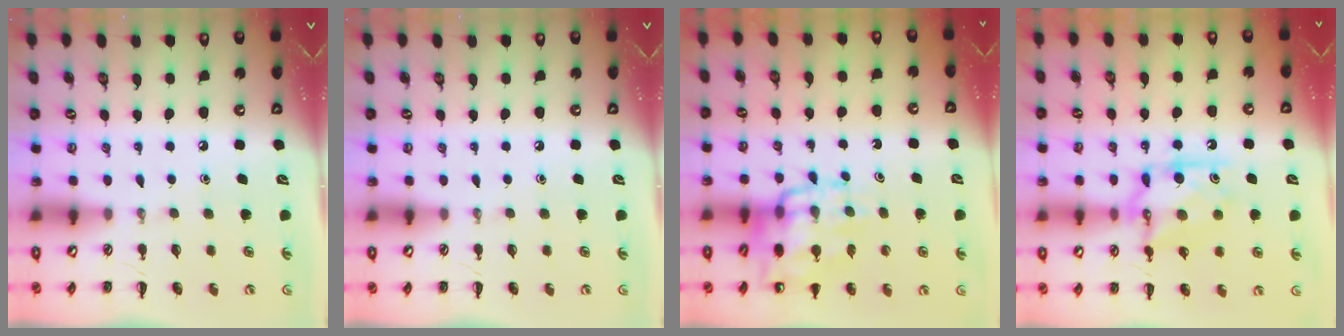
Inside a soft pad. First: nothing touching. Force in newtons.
{"total": 0.0}
{"total": 15.2, "press": 14.8, "slide": 3.3}
{"total": 11.9, "press": 11.9, "slide": 0.5}